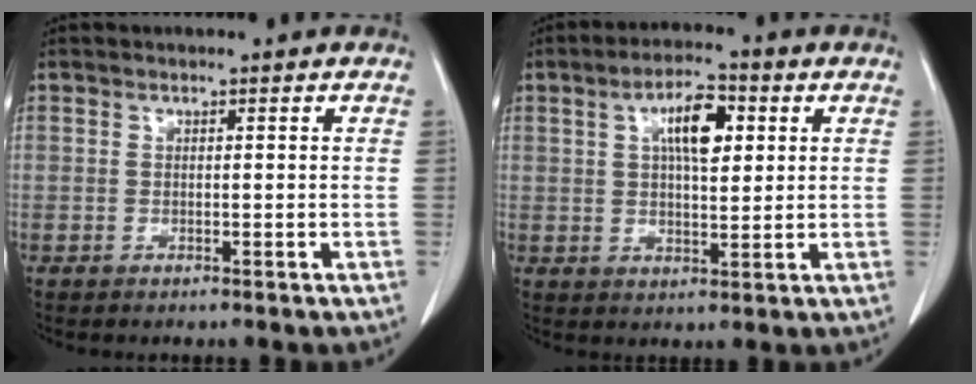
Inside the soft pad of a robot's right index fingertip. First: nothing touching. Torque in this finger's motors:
{"motor_torque": [0.91, 0.44, 0.21, 0.06]}